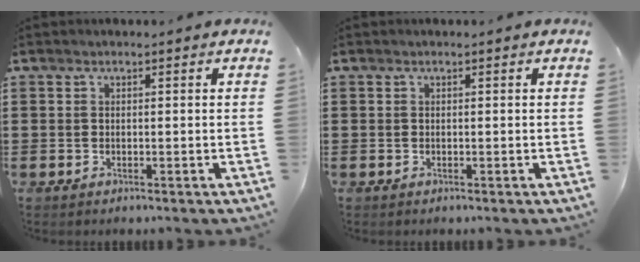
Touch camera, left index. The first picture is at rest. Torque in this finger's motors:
{"motor_torque": [0.00, 0.00, 0.00, 0.00]}